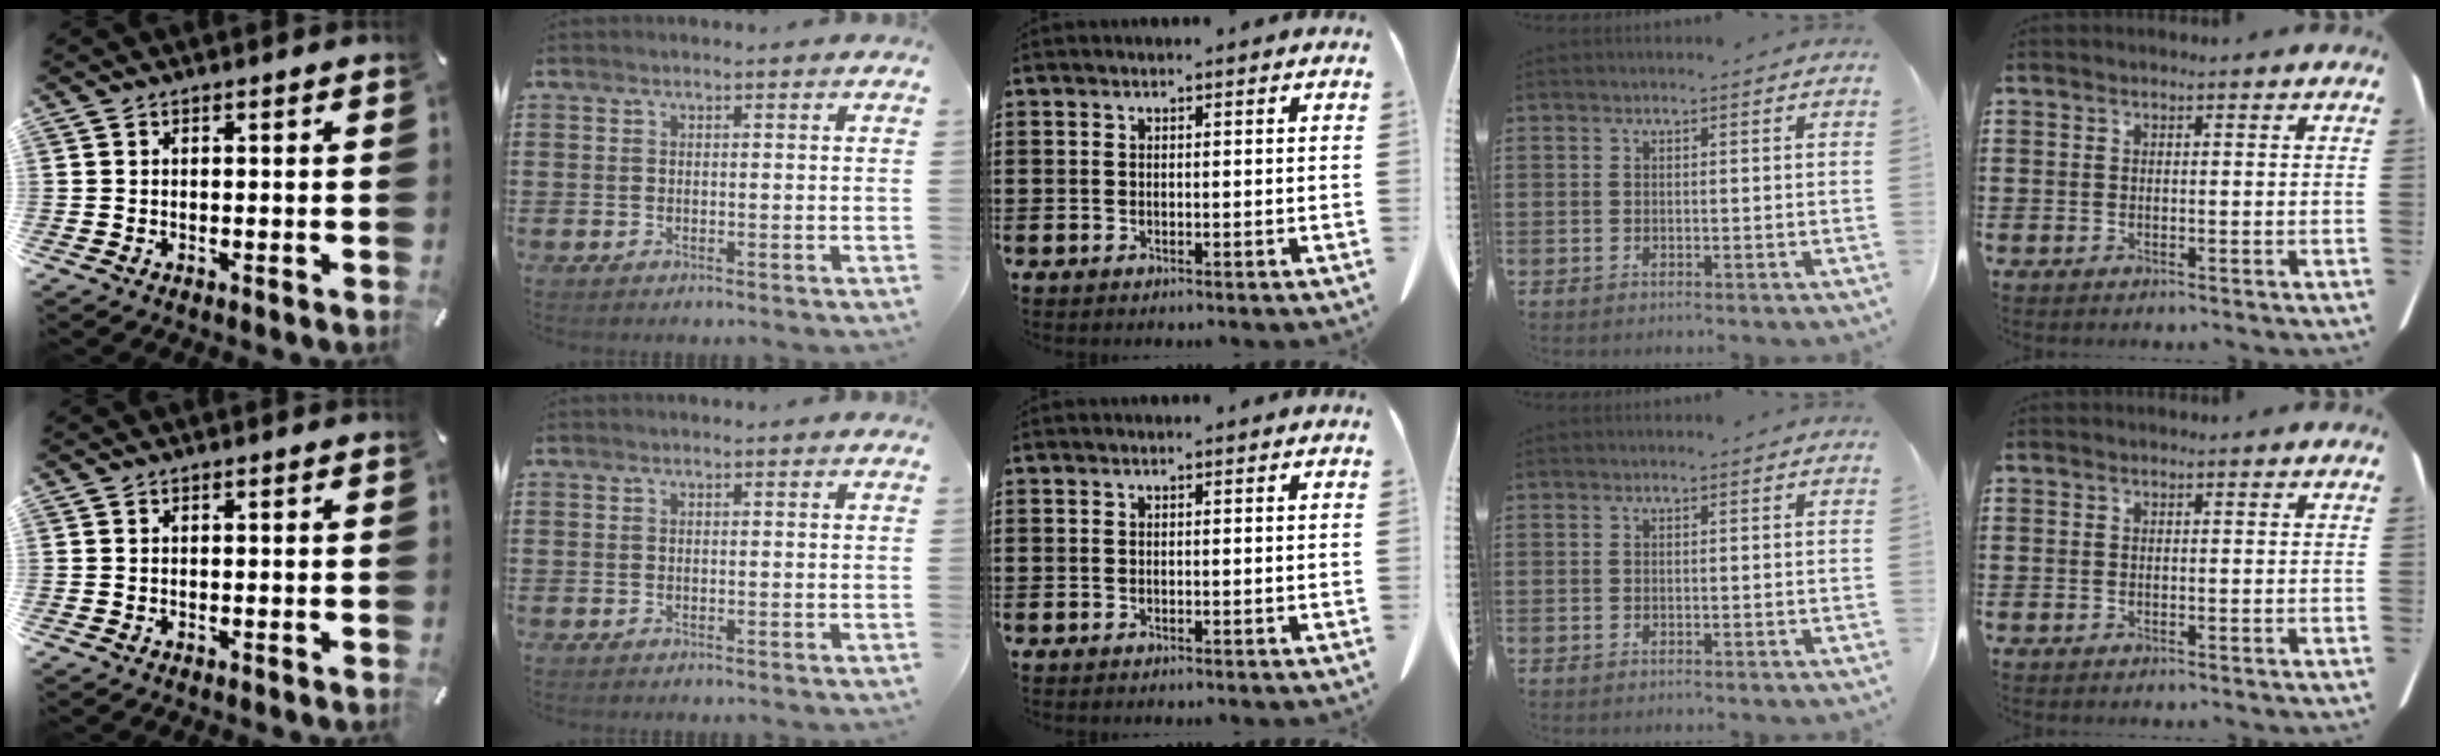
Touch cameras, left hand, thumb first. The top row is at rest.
{}